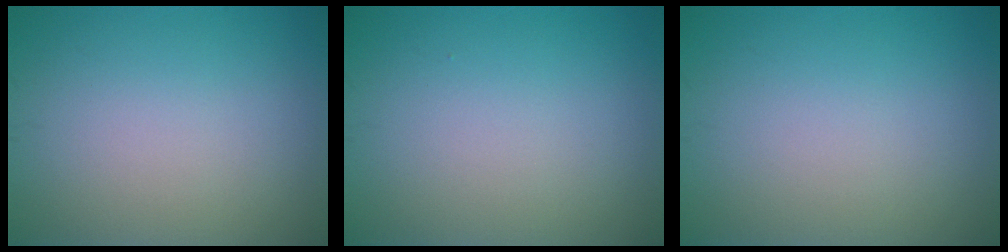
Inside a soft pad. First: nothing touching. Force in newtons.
{"total": 0.0}
{"total": 0.0}